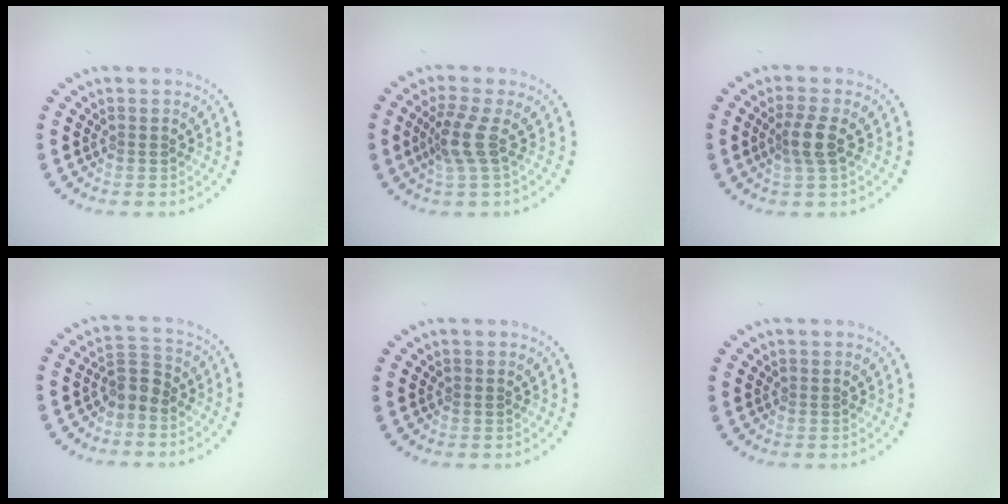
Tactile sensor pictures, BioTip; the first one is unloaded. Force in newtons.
{"total": 2.7, "press": 2.1, "slide": 1.8}
{"total": 2.5, "press": 2.0, "slide": 1.4}
{"total": 2.2, "press": 1.8, "slide": 1.1}
{"total": 0.0}
{"total": 0.0}